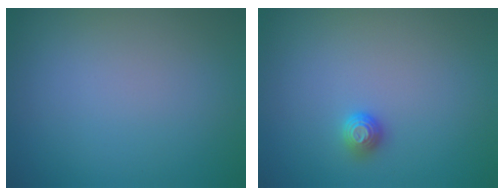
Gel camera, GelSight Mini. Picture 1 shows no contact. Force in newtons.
{"total": 1.2, "press": 1.1, "slide": 0.4}